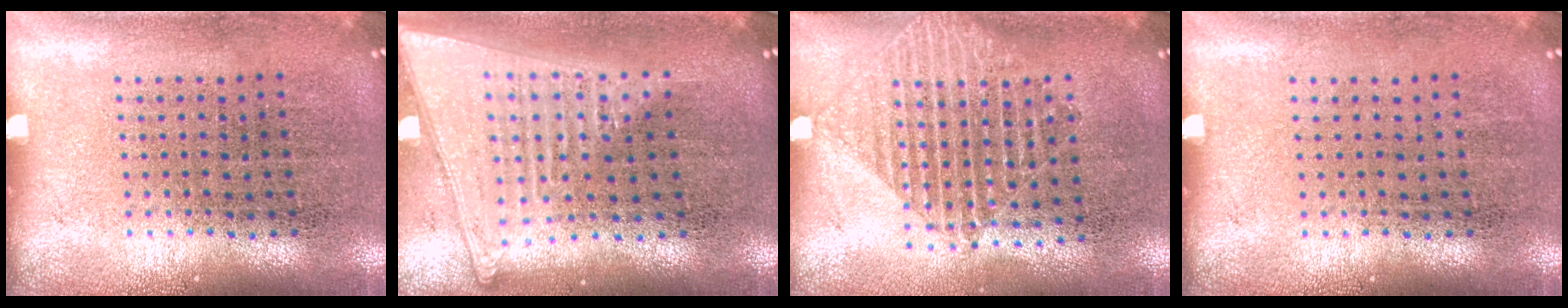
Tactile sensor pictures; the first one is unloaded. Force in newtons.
{"total": 2.0, "press": 1.7, "slide": 1.0}
{"total": 1.5, "press": 1.3, "slide": 0.7}
{"total": 0.0}